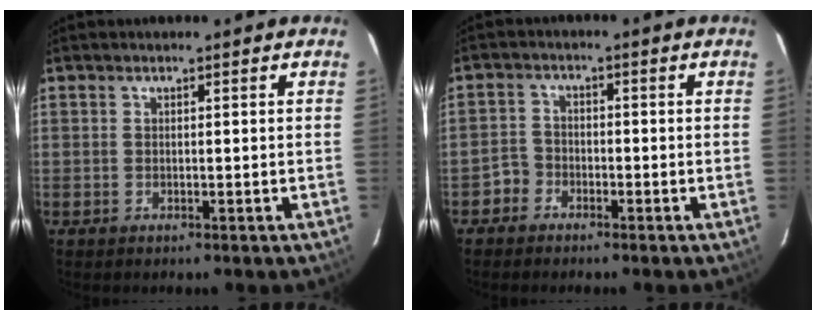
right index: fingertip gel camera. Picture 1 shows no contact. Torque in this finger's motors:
{"motor_torque": [-0.22, -0.17, -0.14, -0.11]}